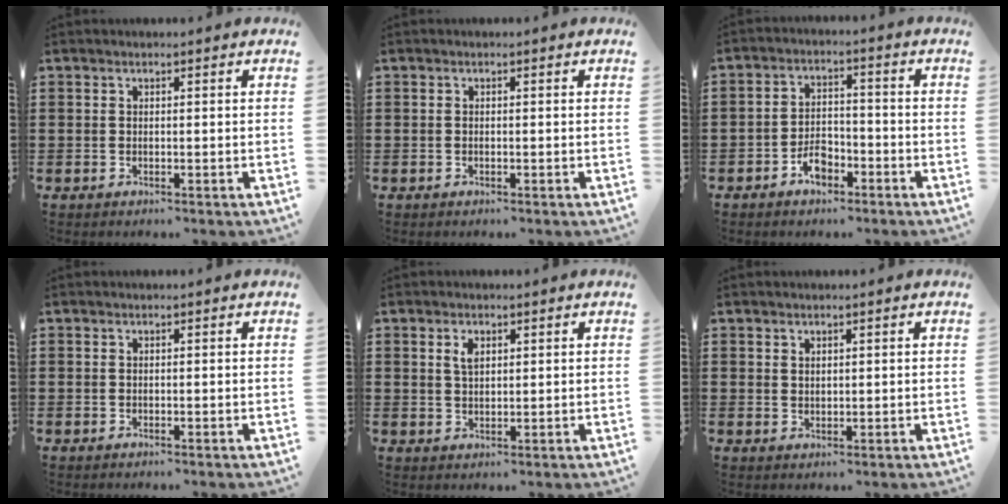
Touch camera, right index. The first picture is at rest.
{"total": 0.0}
{"total": 4.4, "force": [-2.9, 2.2, 2.4], "torque": [-0.047, 0.004, -0.055]}
{"total": 0.0}
{"total": 2.3, "force": [1.0, 1.2, 1.7], "torque": [-0.037, 0.005, 0.018]}
{"total": 1.3, "force": [1.1, 0.6, 0.2], "torque": [-0.005, 0.002, 0.022]}